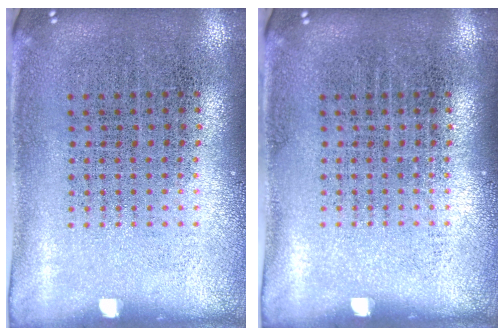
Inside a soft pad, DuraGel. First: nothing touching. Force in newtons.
{"total": 0.0}